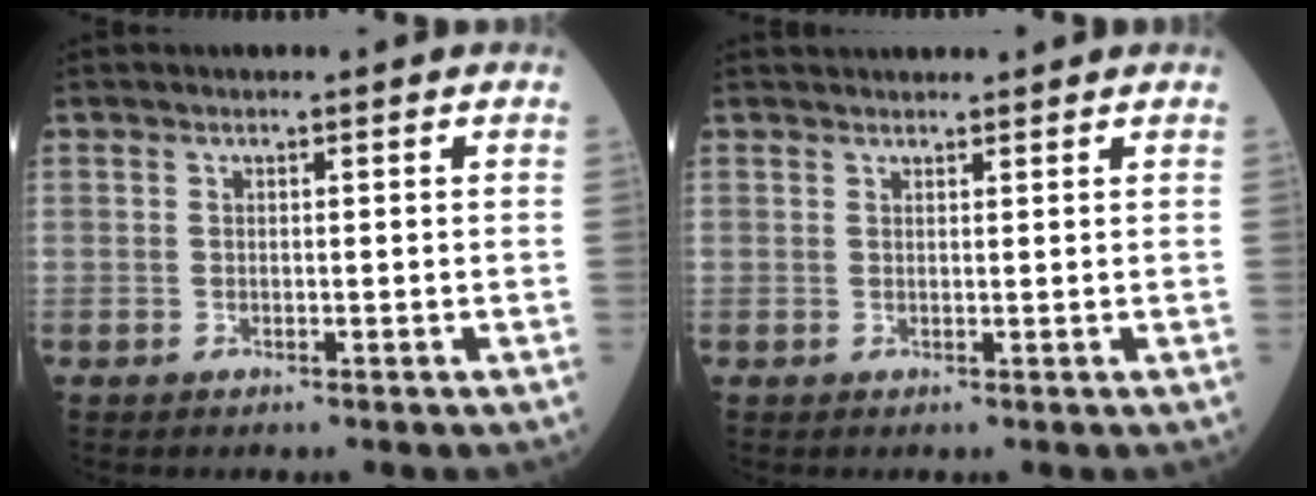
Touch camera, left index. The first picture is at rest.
{"total": 4.1, "force": [4.0, 0.7, 0.8], "torque": [-0.002, 0.031, 0.054]}